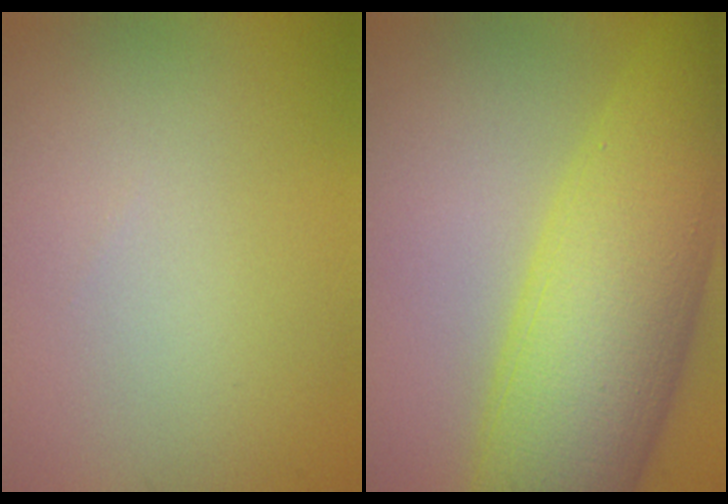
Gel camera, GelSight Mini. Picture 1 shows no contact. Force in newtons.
{"total": 12.4, "press": 12.4, "slide": 0.4}